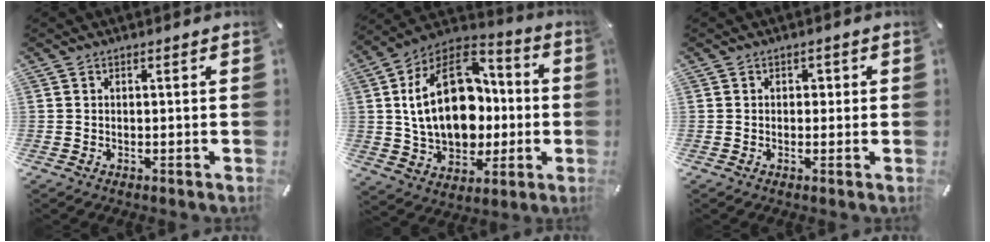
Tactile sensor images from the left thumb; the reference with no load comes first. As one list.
[{"total": 24.0, "force": [1.9, 16.9, 16.9], "torque": [-0.317, 0.012, 0.040]}, {"total": 1.4, "force": [0.0, 1.2, 0.6], "torque": [-0.006, 0.004, -0.006]}]